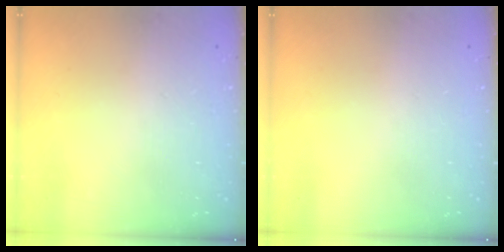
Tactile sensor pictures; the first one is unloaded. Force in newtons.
{"total": 0.0}